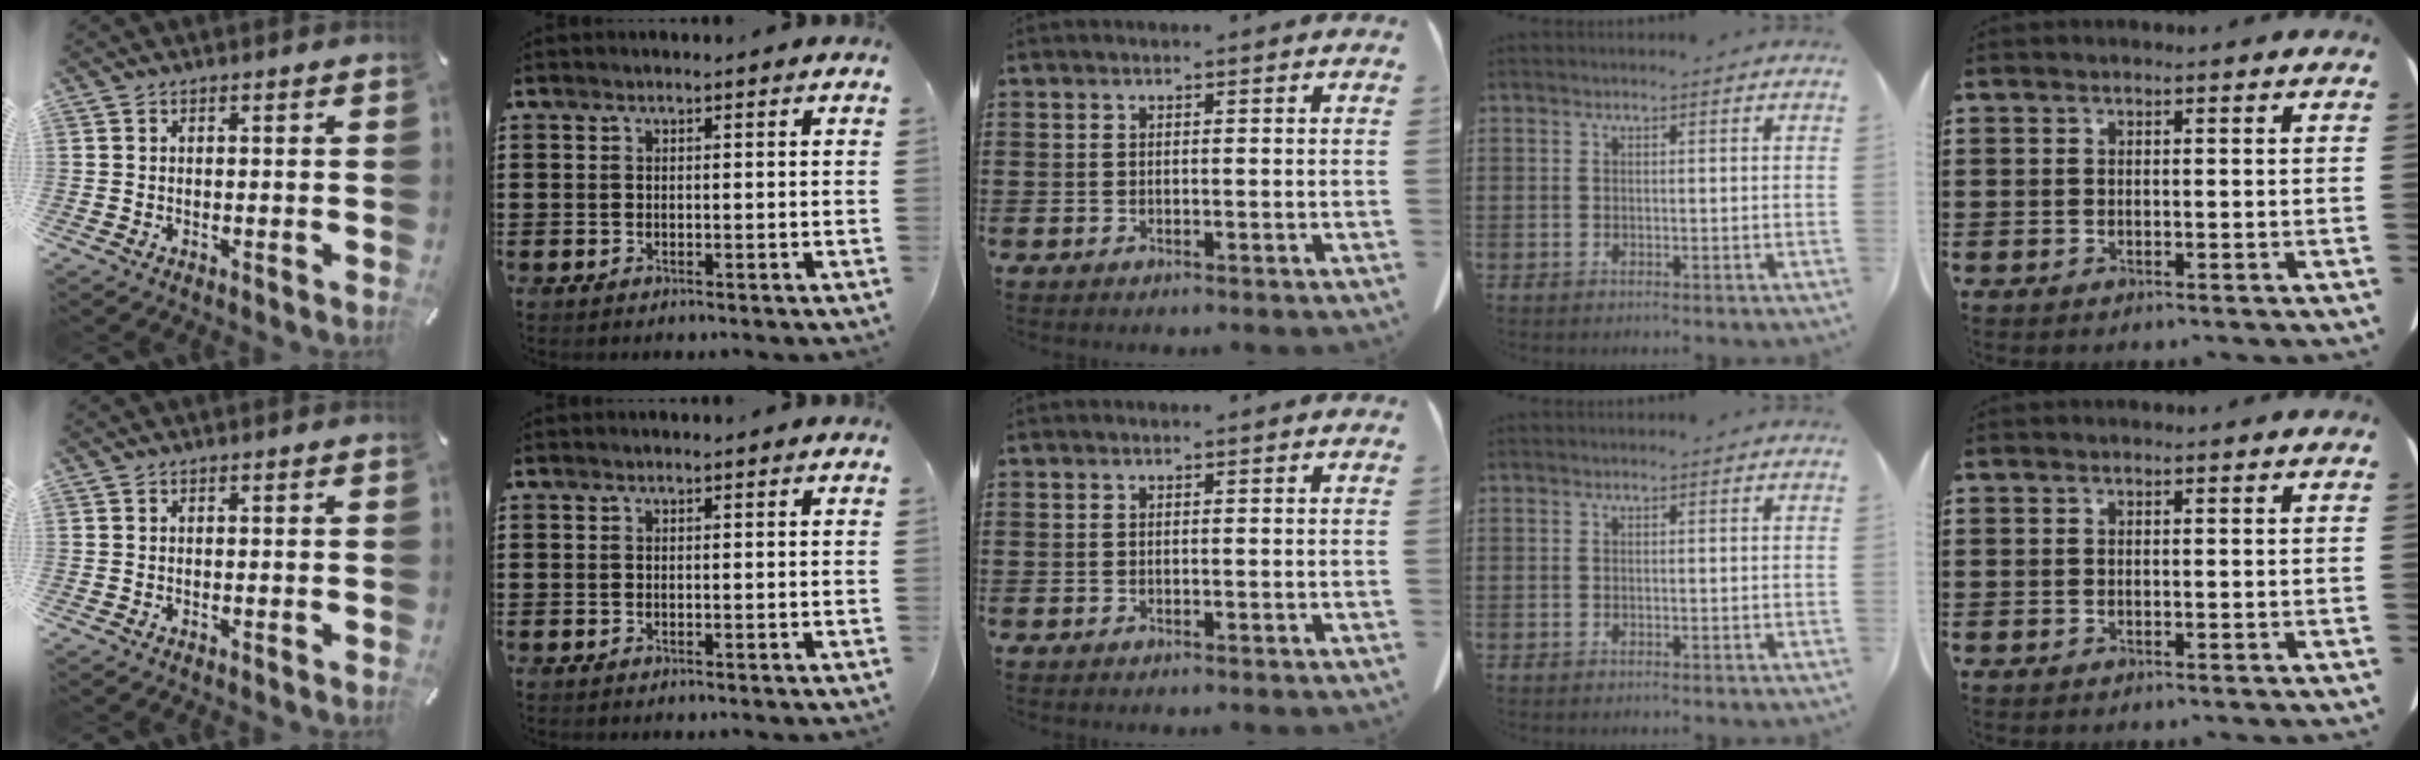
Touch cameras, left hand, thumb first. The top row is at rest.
{}